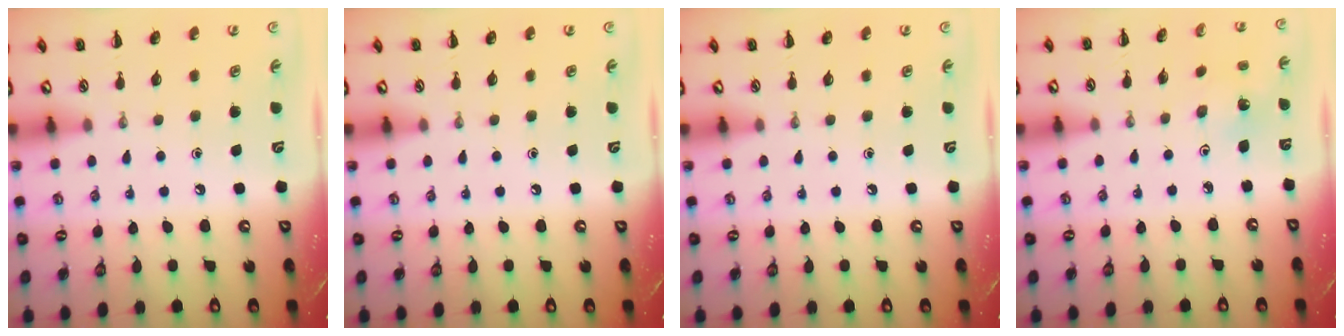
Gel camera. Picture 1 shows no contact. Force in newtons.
{"total": 0.0}
{"total": 0.0}
{"total": 2.3, "press": 2.2, "slide": 0.8}